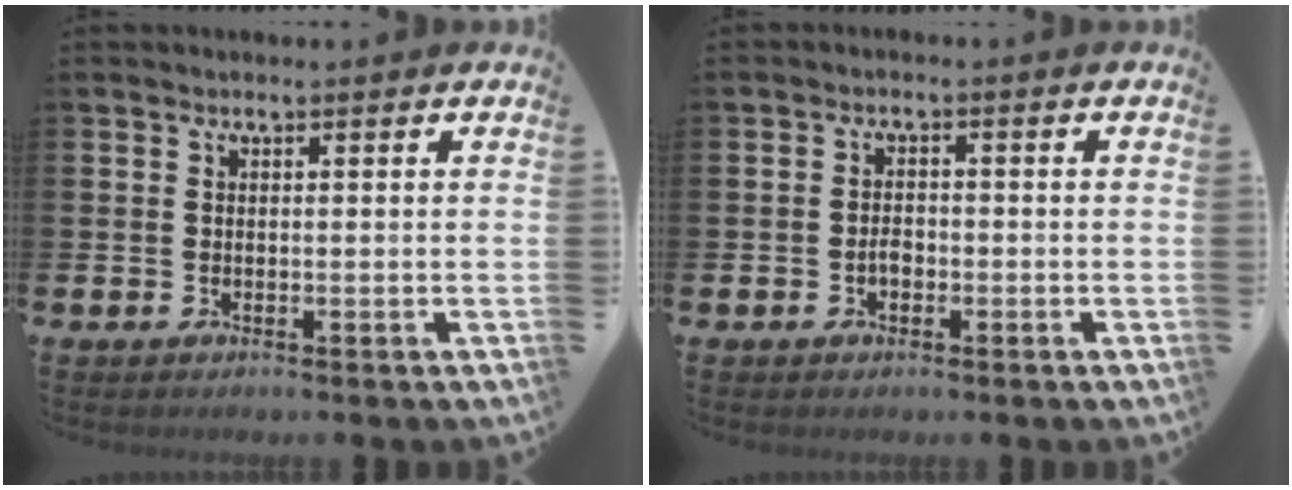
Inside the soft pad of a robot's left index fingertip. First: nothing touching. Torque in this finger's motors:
{"motor_torque": [0.14, -0.09, 0.03, 0.05]}